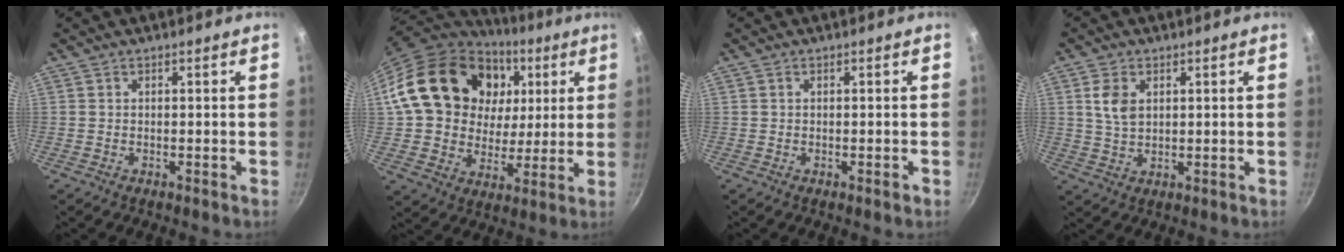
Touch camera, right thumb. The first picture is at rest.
{"total": 26.0, "force": [7.4, 19.8, 15.0], "torque": [-0.249, 0.013, 0.132]}
{"total": 0.8, "force": [-0.2, 0.4, 0.7], "torque": [-0.010, 0.003, -0.003]}
{"total": 5.2, "force": [1.6, 3.4, 3.6], "torque": [-0.061, -0.006, 0.032]}